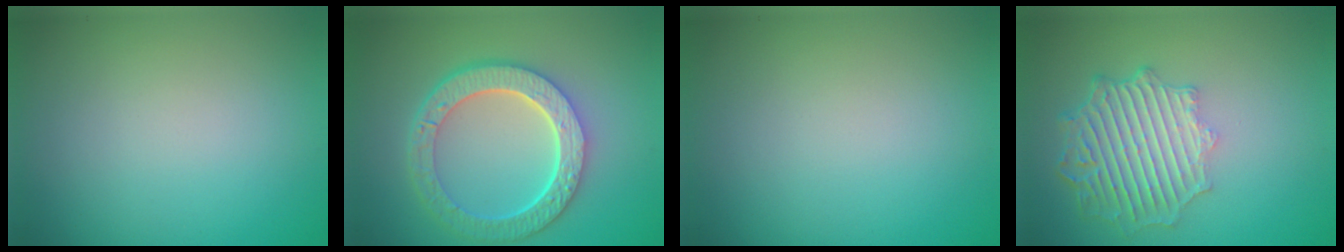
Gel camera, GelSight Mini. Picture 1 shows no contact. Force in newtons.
{"total": 6.4, "press": 4.9, "slide": 4.1}
{"total": 0.0}
{"total": 6.2, "press": 4.8, "slide": 3.9}